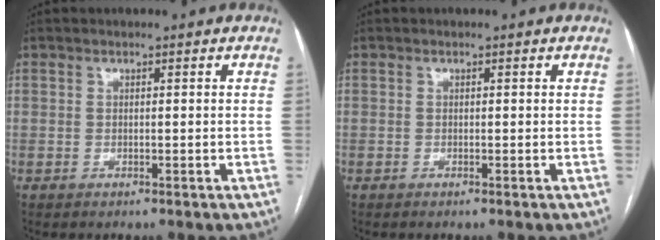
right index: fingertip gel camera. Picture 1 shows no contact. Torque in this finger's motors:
{"motor_torque": [-0.07, -0.02, -0.03, -0.01]}